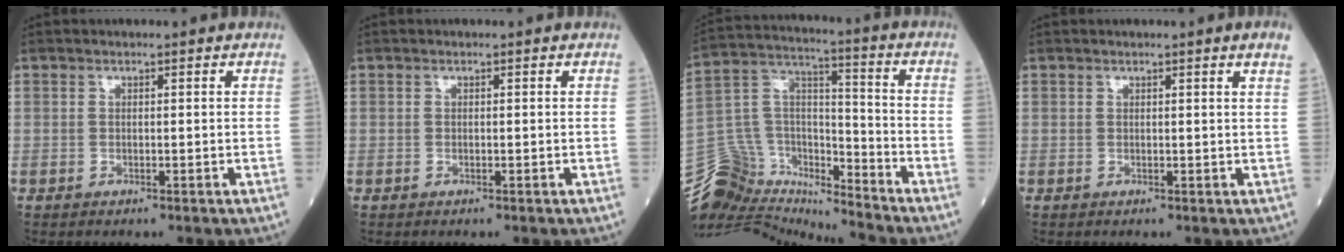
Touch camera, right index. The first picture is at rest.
{"total": 0.0}
{"total": 15.2, "force": [-14.3, 4.8, 2.0], "torque": [-0.052, 0.084, -0.250]}
{"total": 1.6, "force": [1.1, -0.5, 1.0], "torque": [-0.016, -0.005, 0.011]}